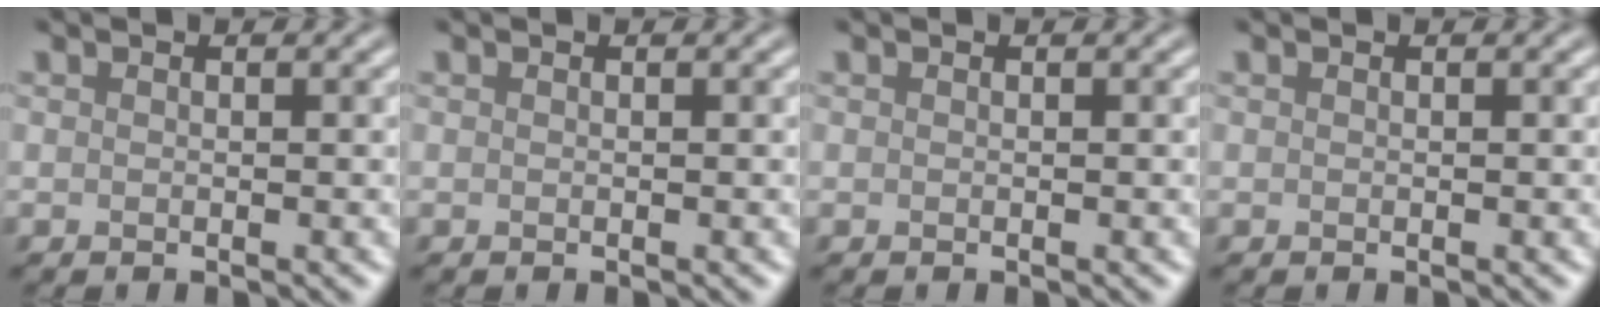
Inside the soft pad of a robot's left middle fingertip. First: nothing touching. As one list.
[{"total": 0.0}, {"total": 0.0}, {"total": 0.0}]